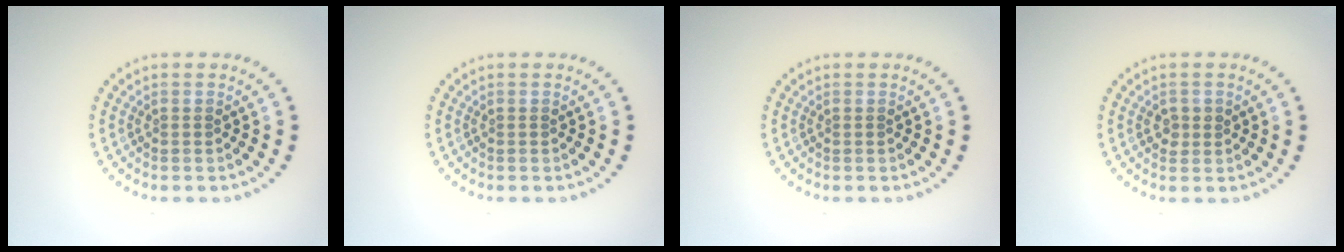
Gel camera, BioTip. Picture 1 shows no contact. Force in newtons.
{"total": 0.0}
{"total": 0.0}
{"total": 1.3, "press": 1.3, "slide": 0.2}